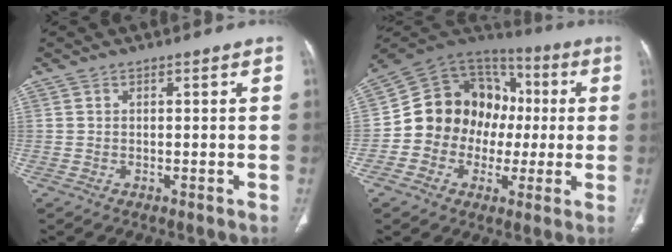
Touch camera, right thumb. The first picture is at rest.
{"total": 18.2, "force": [-0.9, 15.6, 9.4], "torque": [-0.115, 0.048, -0.017]}